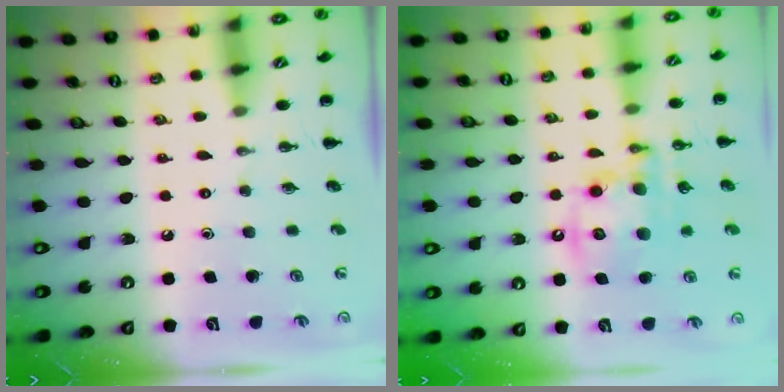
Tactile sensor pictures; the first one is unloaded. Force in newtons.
{"total": 13.5, "press": 13.2, "slide": 2.8}